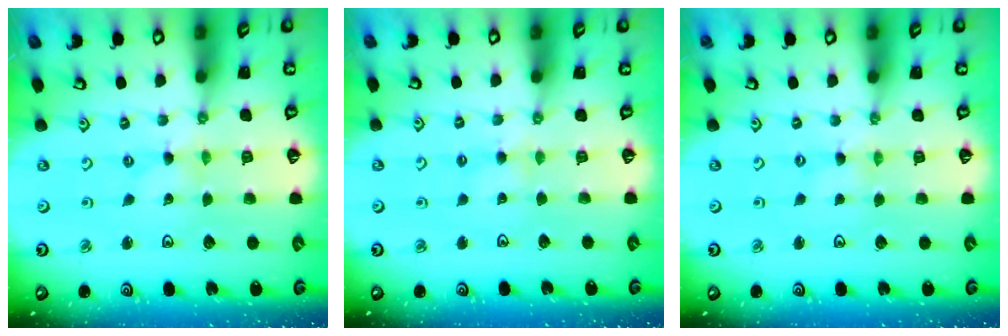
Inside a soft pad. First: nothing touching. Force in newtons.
{"total": 2.7, "press": 2.7, "slide": 0.5}
{"total": 0.0}